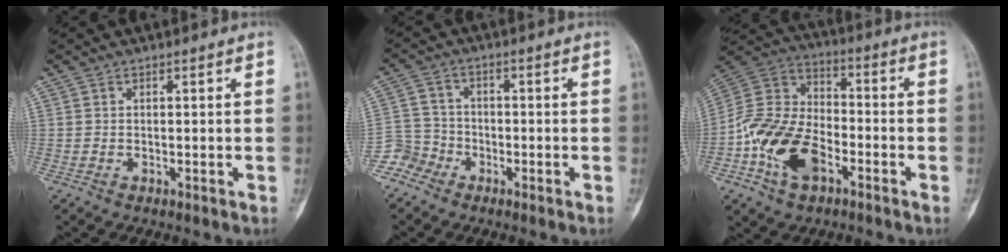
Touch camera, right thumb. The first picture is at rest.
{"total": 5.1, "force": [-3.6, 3.6, -0.2], "torque": [0.028, 0.022, -0.083]}
{"total": 16.3, "force": [-6.2, 10.1, 11.2], "torque": [-0.200, 0.039, -0.121]}